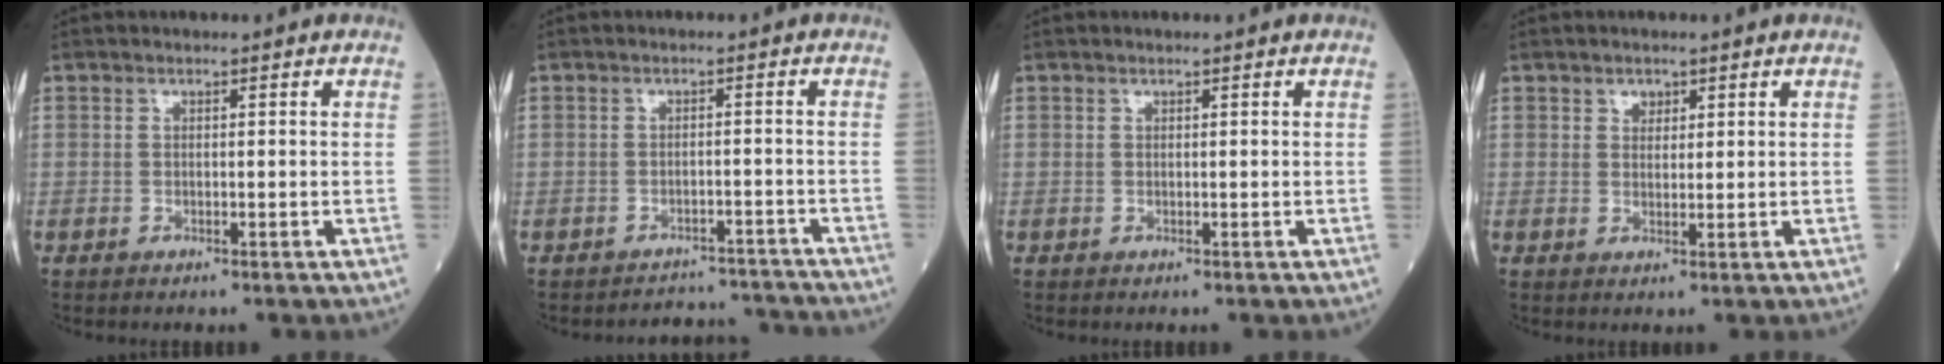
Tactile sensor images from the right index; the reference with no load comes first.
{"total": 6.8, "force": [-6.6, 1.2, -1.1], "torque": [0.018, 0.018, -0.084]}
{"total": 0.0}
{"total": 1.8, "force": [1.1, 1.3, 0.8], "torque": [-0.014, 0.000, 0.018]}